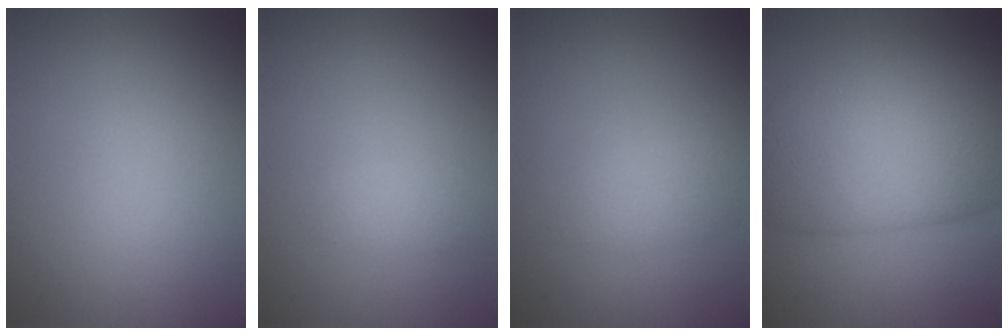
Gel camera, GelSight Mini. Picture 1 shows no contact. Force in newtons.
{"total": 1.1, "press": 1.1, "slide": 0.1}
{"total": 1.7, "press": 1.7, "slide": 0.0}
{"total": 11.1, "press": 11.0, "slide": 0.6}